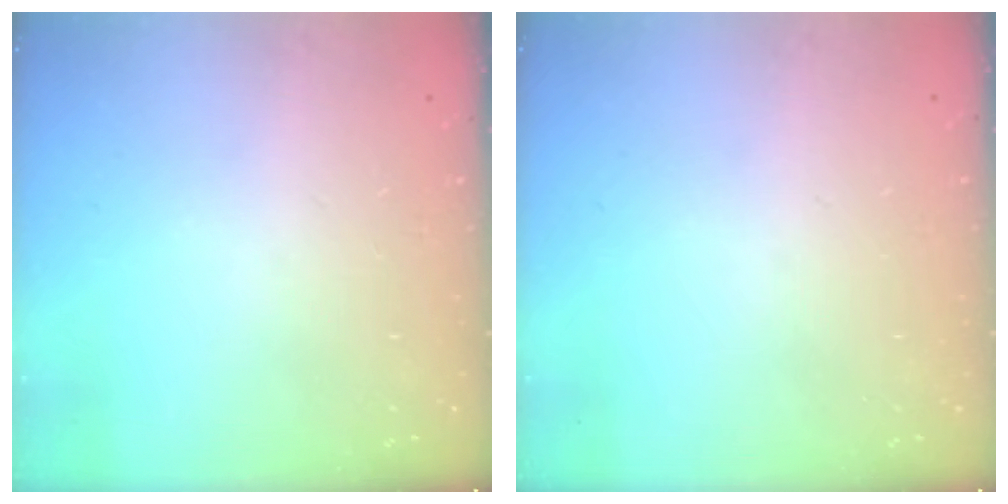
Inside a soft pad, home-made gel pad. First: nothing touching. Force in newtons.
{"total": 0.0}